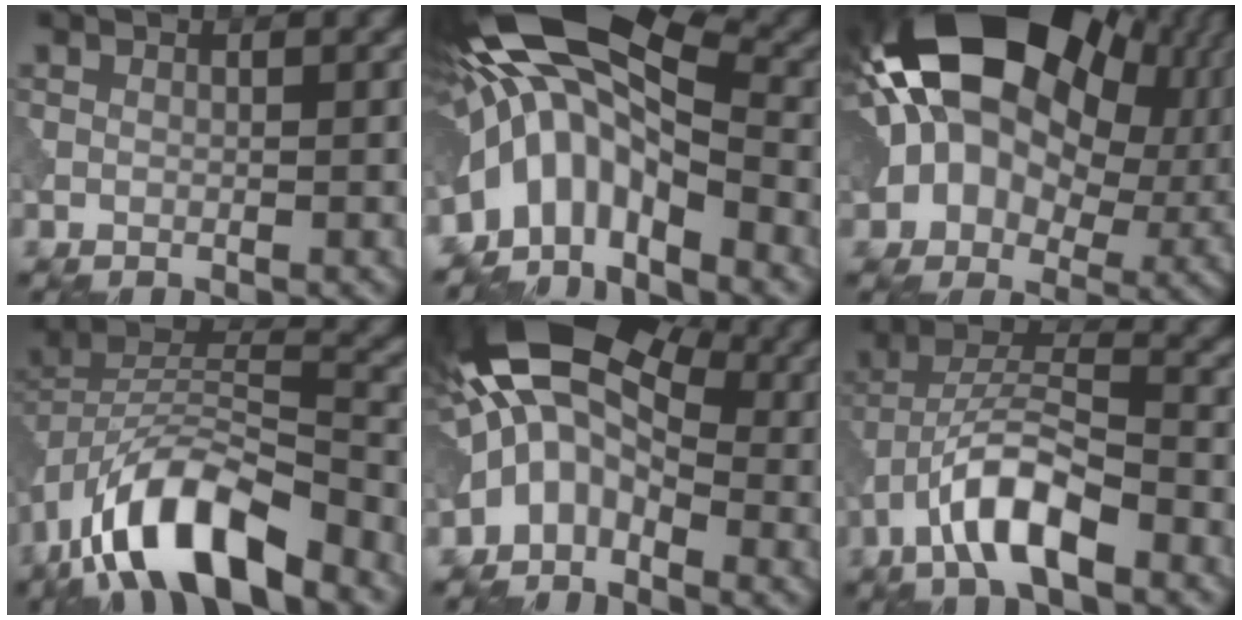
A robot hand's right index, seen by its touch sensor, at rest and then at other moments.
{"total": 11.7, "force": [-1.7, 5.5, 10.2], "torque": [-0.171, 0.022, -0.049]}
{"total": 20.3, "force": [5.5, 13.7, 14.0], "torque": [-0.254, 0.012, 0.100]}
{"total": 11.3, "force": [-7.3, 4.2, 7.5], "torque": [-0.129, 0.009, -0.146]}
{"total": 10.9, "force": [-0.3, 6.9, 8.4], "torque": [-0.140, 0.023, -0.026]}
{"total": 7.7, "force": [-4.1, 2.6, 5.9], "torque": [-0.100, 0.016, -0.081]}